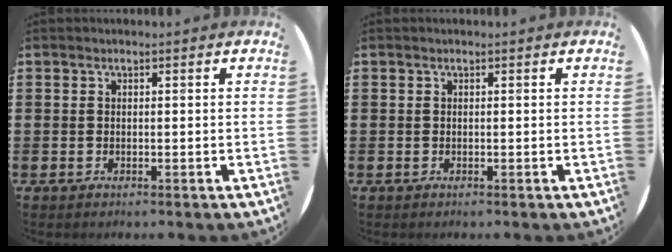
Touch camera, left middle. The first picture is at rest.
{"total": 0.0}